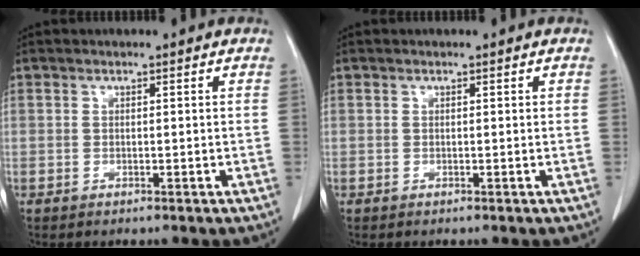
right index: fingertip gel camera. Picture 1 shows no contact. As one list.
[{"total": 0.0}]